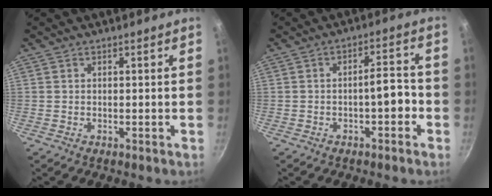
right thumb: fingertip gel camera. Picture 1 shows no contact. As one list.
[{"total": 5.5, "force": [-2.4, 2.2, 4.5], "torque": [-0.049, 0.043, -0.028]}]